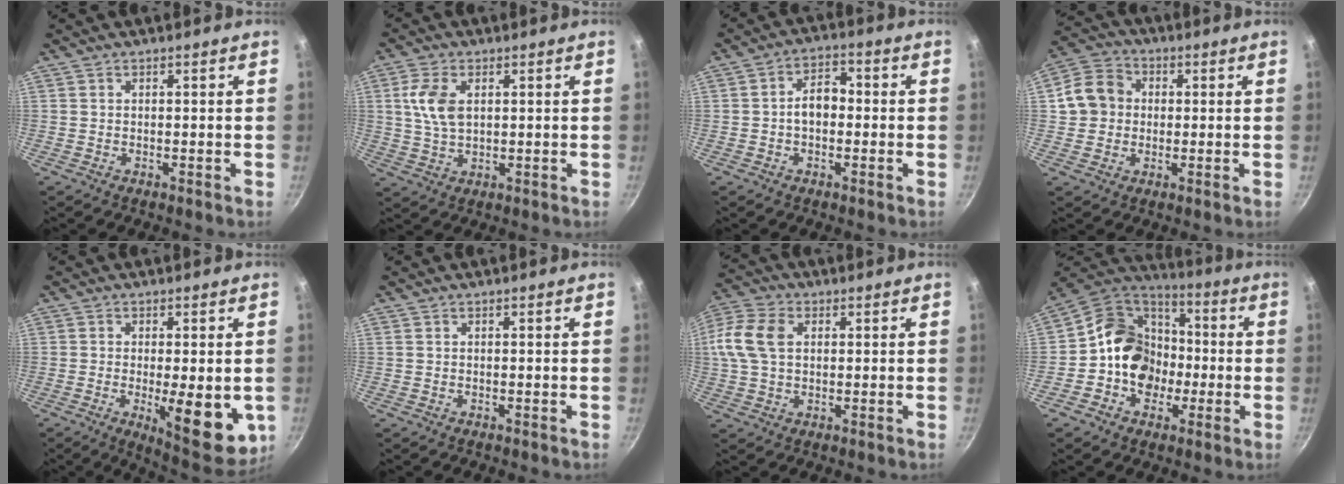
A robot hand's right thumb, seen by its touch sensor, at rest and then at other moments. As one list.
[{"total": 7.0, "force": [1.5, 4.1, 5.5], "torque": [-0.106, -0.001, 0.028]}, {"total": 5.7, "force": [-0.6, 3.9, 4.1], "torque": [-0.036, 0.024, -0.017]}, {"total": 8.8, "force": [0.6, 7.9, 4.0], "torque": [-0.041, 0.016, -0.007]}, {"total": 12.8, "force": [-2.3, 4.5, 11.7], "torque": [-0.134, -0.011, -0.019]}, {"total": 0.0}, {"total": 14.4, "force": [2.6, 10.3, 9.8], "torque": [-0.222, 0.031, 0.039]}, {"total": 15.8, "force": [-1.9, 13.5, 7.9], "torque": [-0.088, 0.043, -0.047]}]